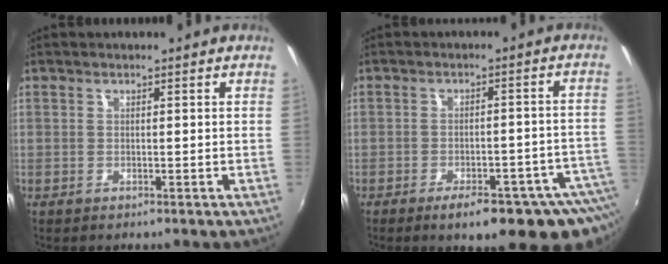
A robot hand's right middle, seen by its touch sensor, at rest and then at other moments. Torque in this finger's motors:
{"motor_torque": [1.16, -0.98, 0.22, 0.08]}